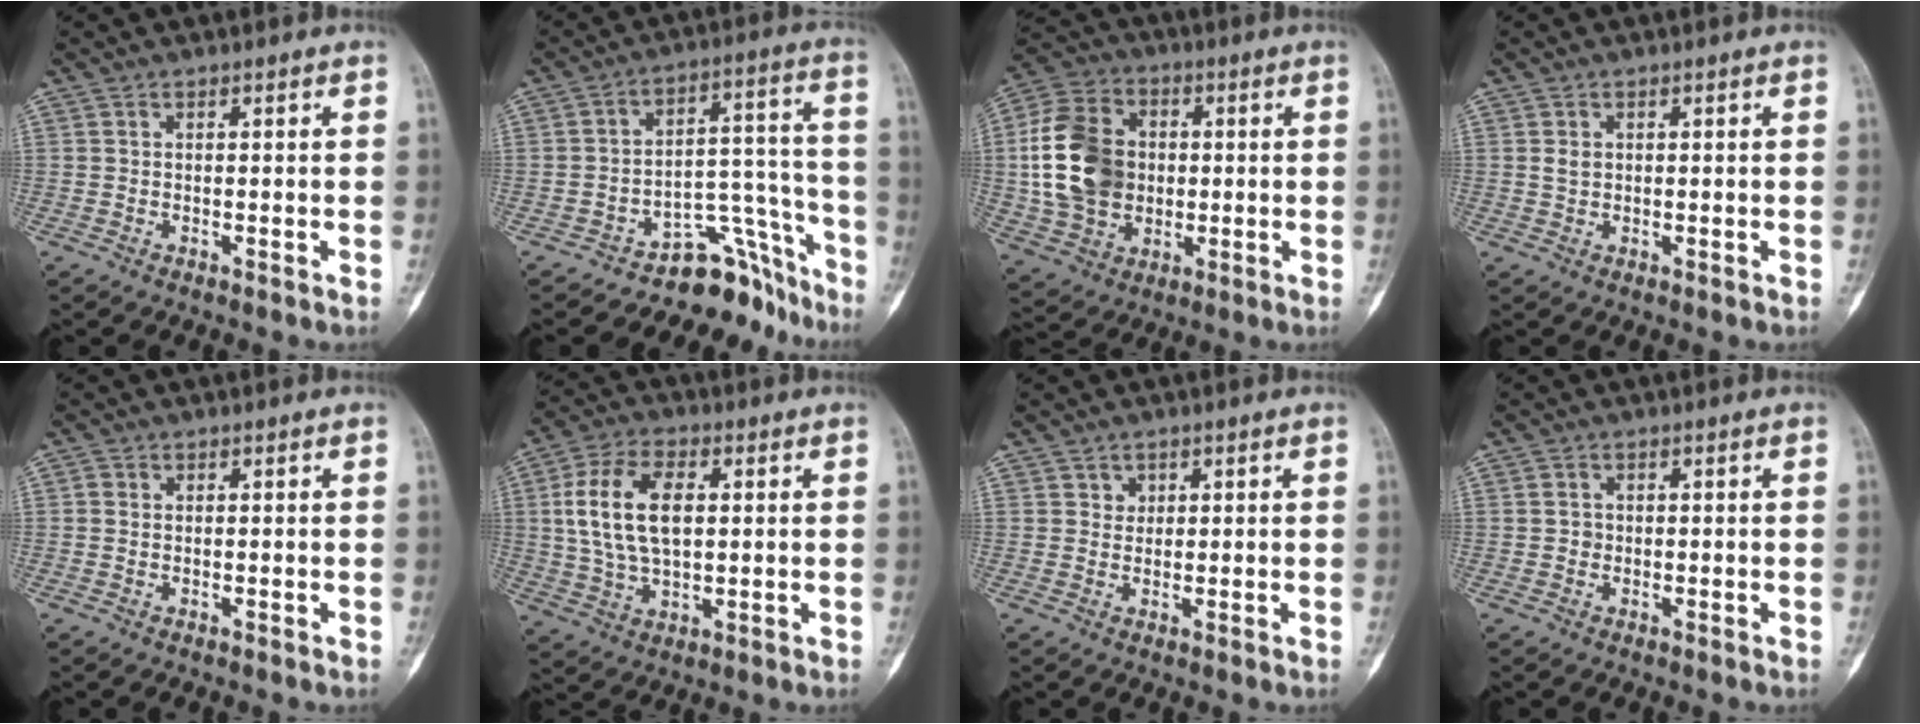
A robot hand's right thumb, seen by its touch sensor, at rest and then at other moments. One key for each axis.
{"total": 11.6, "fx": -9.8, "fy": 5.6, "fz": 2.7, "tx": 0.021, "ty": 0.152, "tz": -0.149}
{"total": 17.7, "fx": 0.7, "fy": 13.5, "fz": 11.4, "tx": -0.199, "ty": 0.012, "tz": 0.015}
{"total": 1.8, "fx": 0.4, "fy": 1.5, "fz": 1.0, "tx": -0.006, "ty": 0.000, "tz": 0.009}
{"total": 1.1, "fx": 0.0, "fy": 1.0, "fz": 0.6, "tx": -0.006, "ty": 0.001, "tz": 0.000}
{"total": 14.1, "fx": 2.1, "fy": 8.2, "fz": 11.2, "tx": -0.206, "ty": 0.008, "tz": 0.041}
{"total": 1.8, "fx": 0.8, "fy": 1.6, "fz": 0.3, "tx": 0.017, "ty": -0.003, "tz": 0.009}
{"total": 1.5, "fx": -0.1, "fy": 1.5, "fz": 0.5, "tx": 0.005, "ty": 0.005, "tz": -0.002}